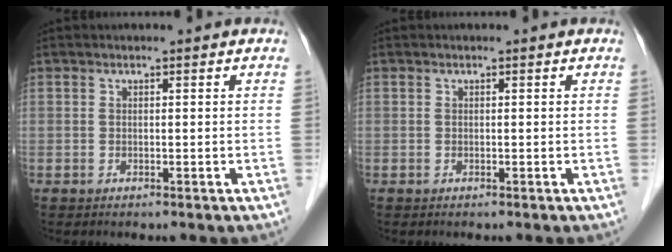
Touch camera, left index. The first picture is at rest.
{"total": 0.0}